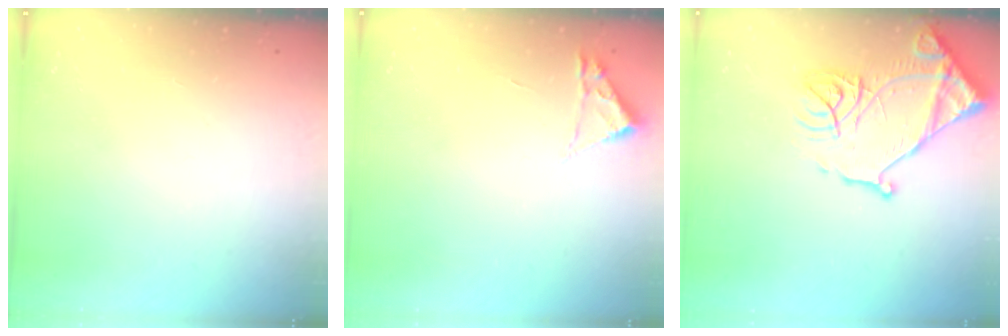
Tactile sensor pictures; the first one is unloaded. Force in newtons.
{"total": 1.8, "press": 1.8, "slide": 0.2}
{"total": 17.7, "press": 17.7, "slide": 1.5}